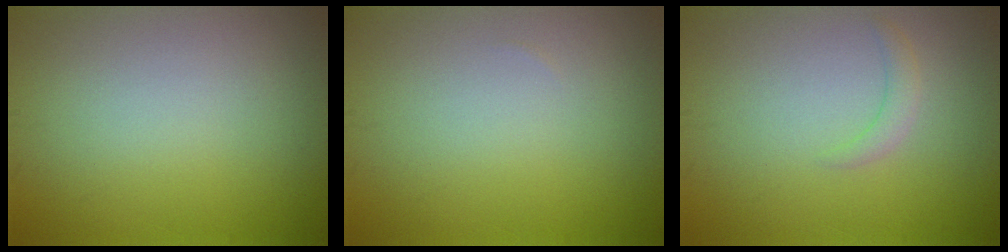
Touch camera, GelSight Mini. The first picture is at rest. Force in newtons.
{"total": 0.0}
{"total": 1.2, "press": 1.2, "slide": 0.2}